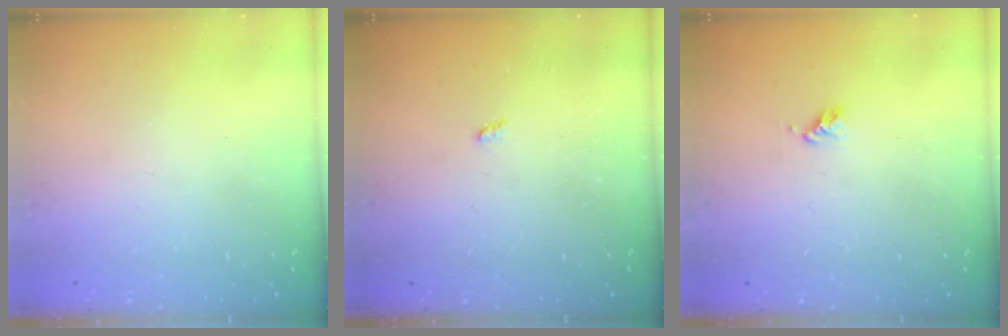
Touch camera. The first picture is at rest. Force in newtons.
{"total": 1.2, "press": 1.2, "slide": 0.2}
{"total": 2.7, "press": 2.7, "slide": 0.3}